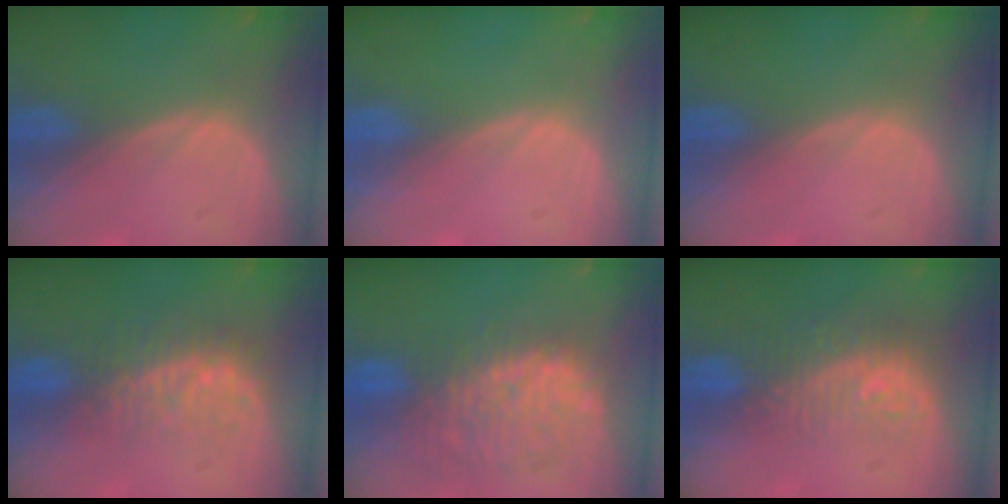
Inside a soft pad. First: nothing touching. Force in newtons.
{"total": 0.0}
{"total": 0.0}
{"total": 8.0, "press": 7.4, "slide": 3.0}
{"total": 10.2, "press": 9.7, "slide": 3.2}
{"total": 9.7, "press": 8.0, "slide": 5.4}